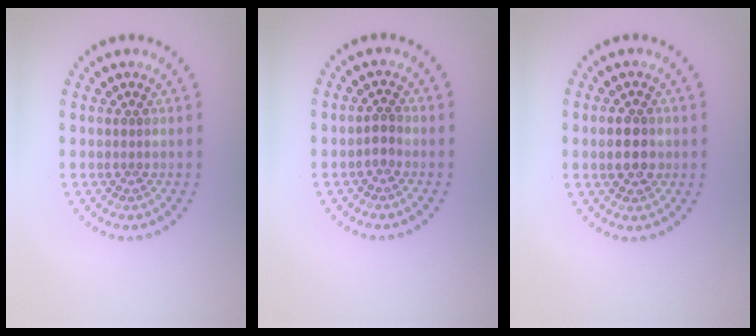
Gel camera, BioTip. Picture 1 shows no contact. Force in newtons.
{"total": 1.1, "press": 0.9, "slide": 0.5}
{"total": 2.8, "press": 2.8, "slide": 0.1}